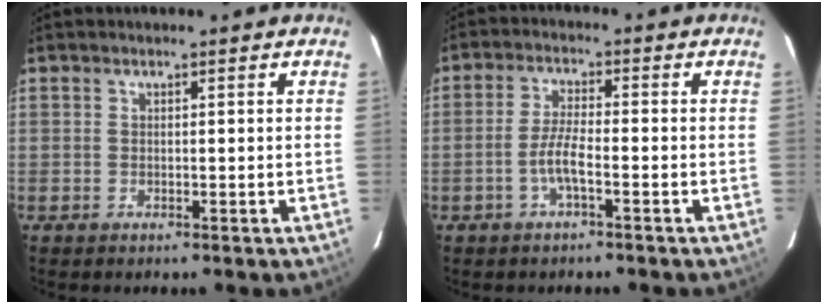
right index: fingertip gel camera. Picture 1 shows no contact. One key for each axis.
{"total": 4.2, "fx": -1.9, "fy": 0.4, "fz": 3.7, "tx": -0.080, "ty": 0.006, "tz": -0.038}